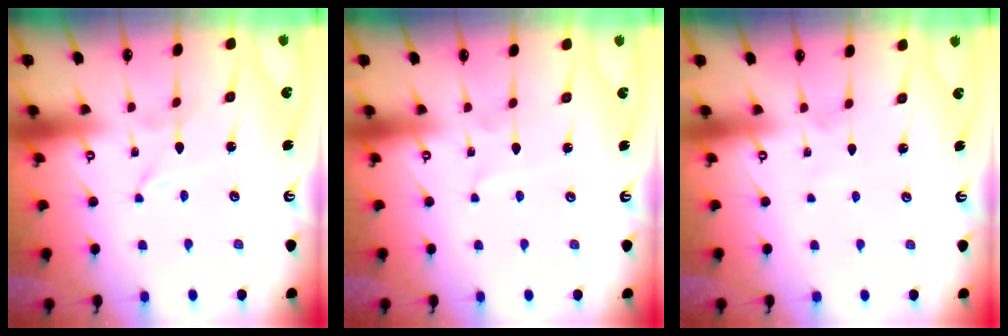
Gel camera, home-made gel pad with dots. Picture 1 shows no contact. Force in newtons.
{"total": 2.2, "press": 2.2, "slide": 0.3}
{"total": 2.2, "press": 2.2, "slide": 0.3}